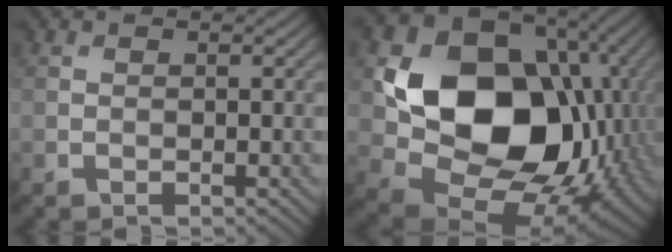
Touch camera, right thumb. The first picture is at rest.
{"total": 19.2, "force": [1.6, 14.9, 11.9], "torque": [-0.224, -0.041, 0.050]}